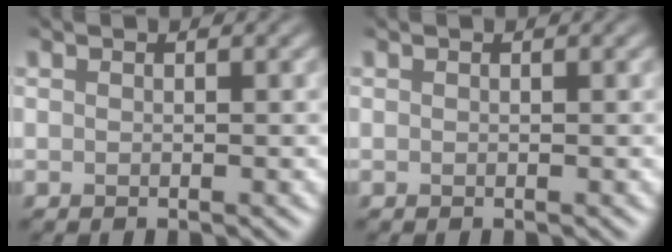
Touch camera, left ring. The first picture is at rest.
{"total": 0.0}